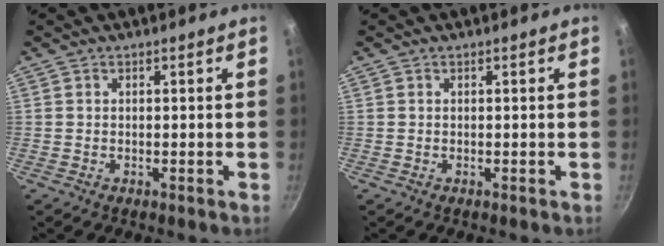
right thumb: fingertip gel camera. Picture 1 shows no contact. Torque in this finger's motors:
{"motor_torque": [0.00, 0.00, 0.11, 0.11, 0.01]}